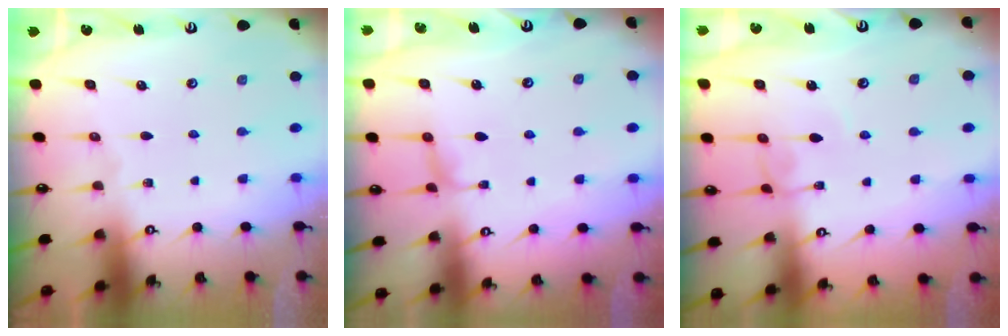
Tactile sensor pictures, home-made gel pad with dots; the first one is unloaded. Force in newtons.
{"total": 0.8, "press": 0.3, "slide": 0.7}
{"total": 0.7, "press": 0.6, "slide": 0.4}